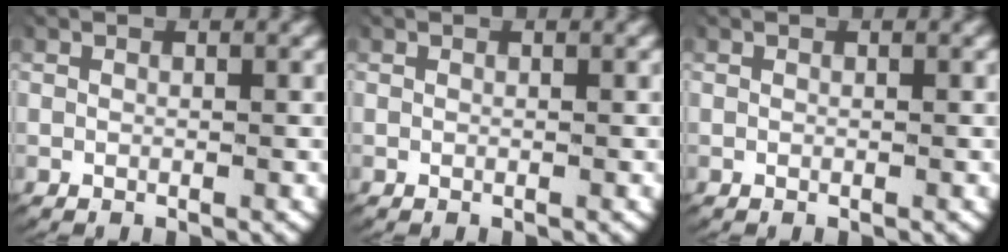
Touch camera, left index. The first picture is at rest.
{"total": 0.0}
{"total": 0.0}